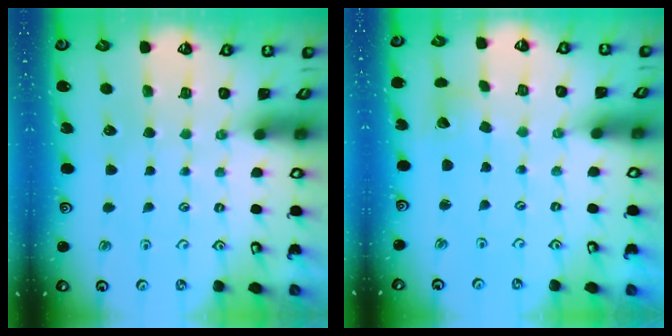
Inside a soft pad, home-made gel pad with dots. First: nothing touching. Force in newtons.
{"total": 2.2, "press": 2.2, "slide": 0.3}